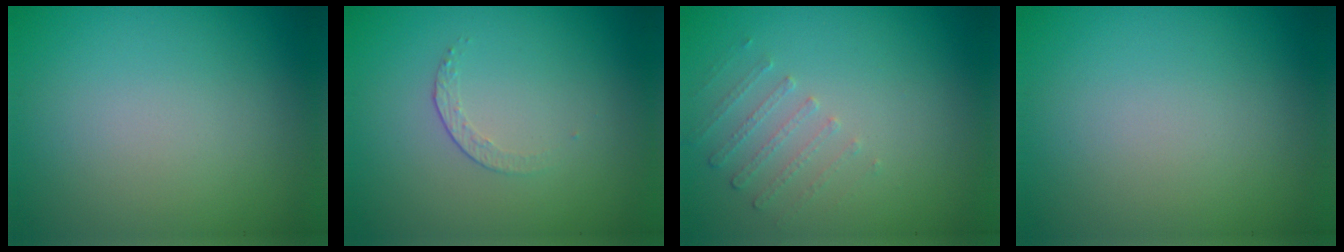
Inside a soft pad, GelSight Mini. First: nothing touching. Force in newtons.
{"total": 1.2, "press": 0.5, "slide": 1.1}
{"total": 1.3, "press": 0.9, "slide": 1.0}
{"total": 0.0}